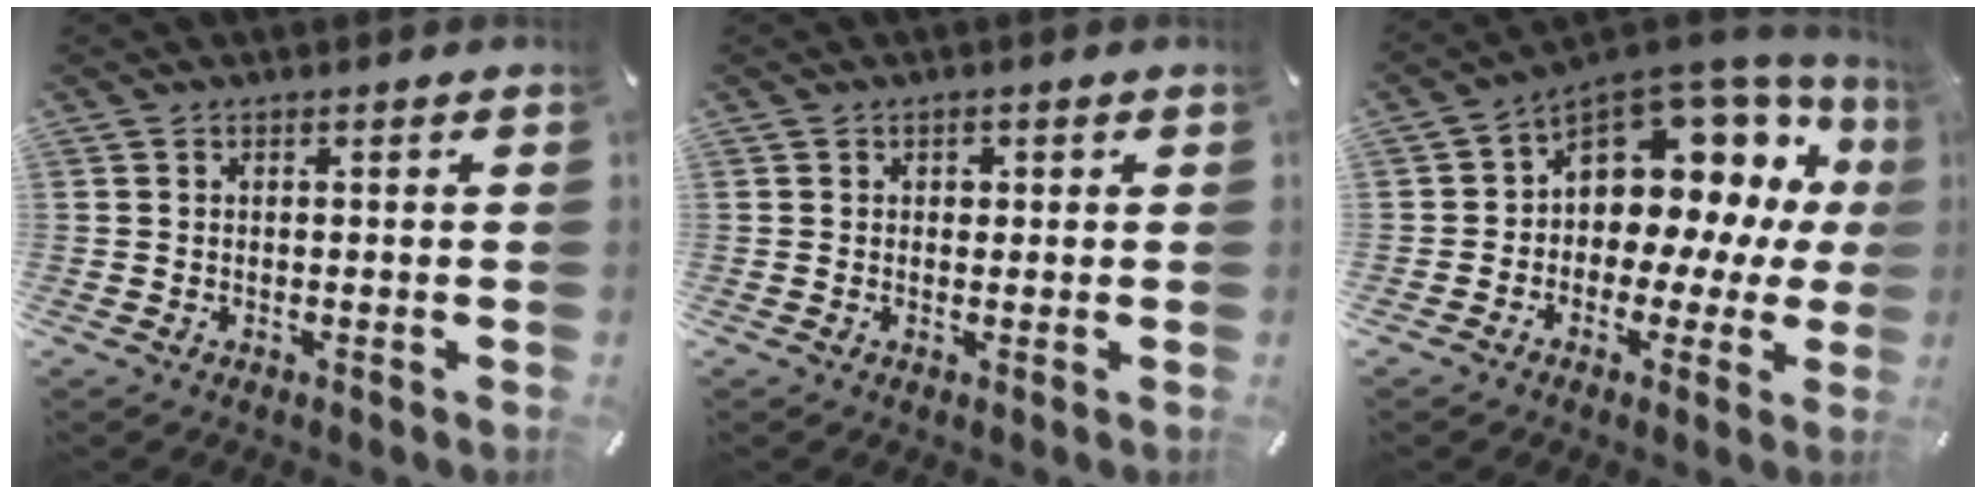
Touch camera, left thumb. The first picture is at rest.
{"total": 1.3, "force": [0.3, 1.2, 0.5], "torque": [0.005, 0.000, 0.000]}
{"total": 11.8, "force": [4.8, 8.6, 6.6], "torque": [-0.093, -0.056, 0.081]}